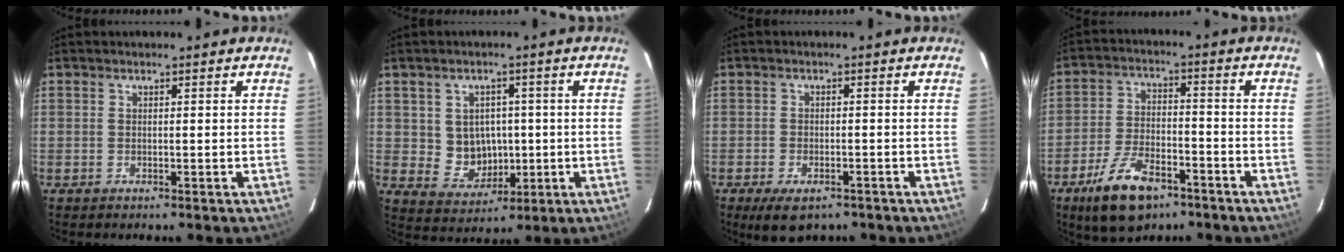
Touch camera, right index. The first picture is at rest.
{"total": 7.3, "force": [0.2, 6.9, 2.4], "torque": [-0.054, 0.007, 0.023]}
{"total": 6.7, "force": [-4.6, 3.1, 3.8], "torque": [-0.079, -0.019, -0.068]}
{"total": 12.6, "force": [-8.0, 5.8, 7.8], "torque": [-0.169, -0.008, -0.137]}